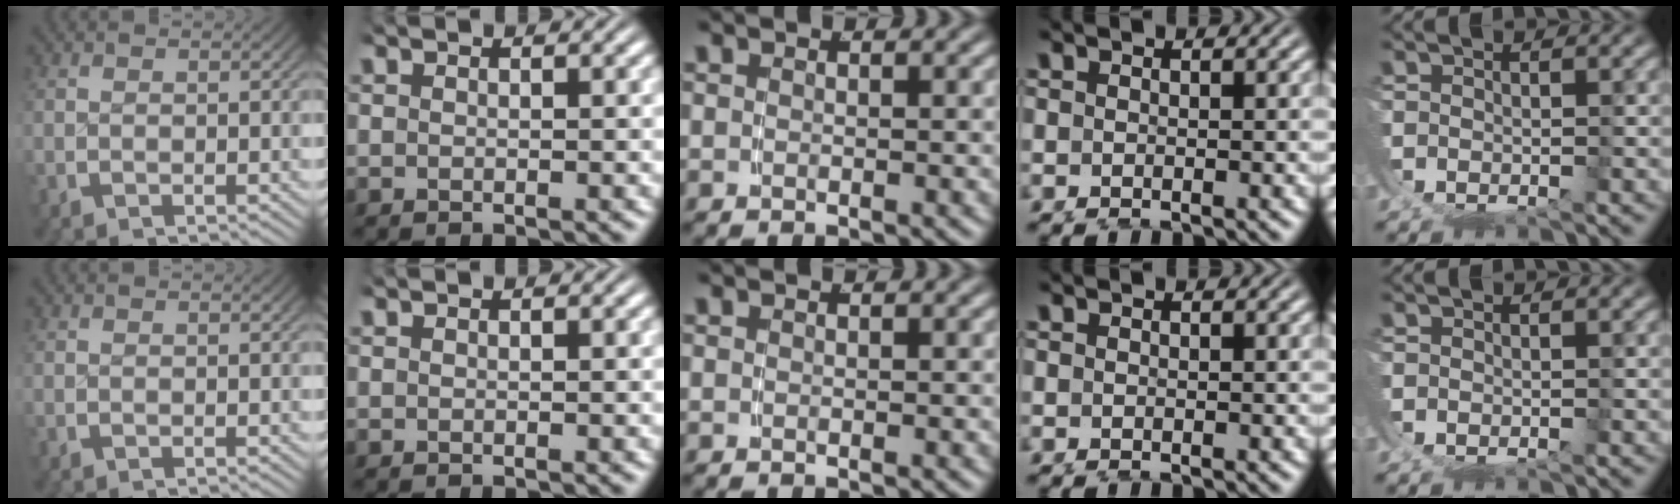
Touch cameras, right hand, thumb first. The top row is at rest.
{}